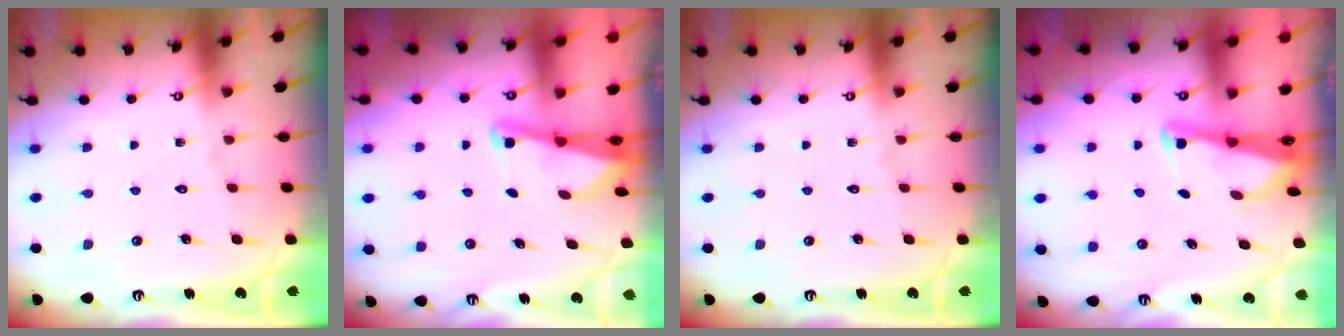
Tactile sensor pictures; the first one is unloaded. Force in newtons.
{"total": 2.3, "press": 2.2, "slide": 0.3}
{"total": 0.0}
{"total": 2.6, "press": 2.6, "slide": 0.2}